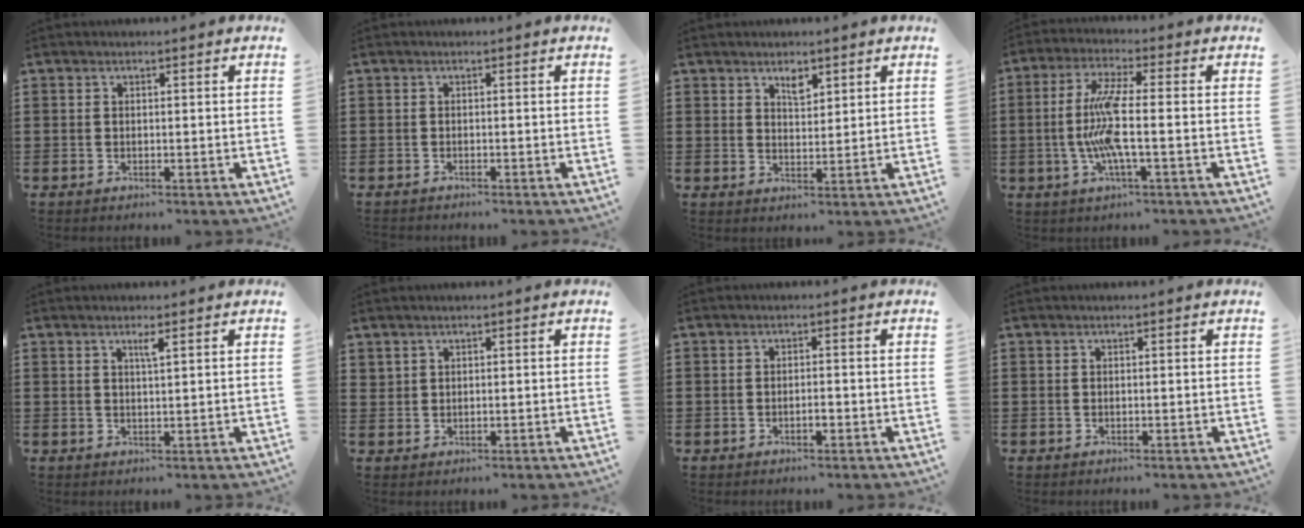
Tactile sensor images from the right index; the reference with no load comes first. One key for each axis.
{"total": 0.6, "fx": -0.6, "fy": 0.1, "fz": 0.0, "tx": -0.002, "ty": 0.000, "tz": -0.013}
{"total": 2.6, "fx": 1.9, "fy": 1.1, "fz": 1.4, "tx": -0.024, "ty": -0.001, "tz": 0.032}
{"total": 8.6, "fx": -1.2, "fy": 1.0, "fz": 8.4, "tx": -0.191, "ty": -0.018, "tz": -0.036}
{"total": 1.6, "fx": 0.8, "fy": 0.0, "fz": 1.3, "tx": -0.027, "ty": -0.001, "tz": 0.013}
{"total": 1.0, "fx": 0.9, "fy": 0.5, "fz": 0.2, "tx": -0.007, "ty": 0.001, "tz": 0.017}
{"total": 1.4, "fx": -0.6, "fy": 0.3, "fz": 1.2, "tx": -0.025, "ty": -0.002, "tz": -0.011}
{"total": 0.0}